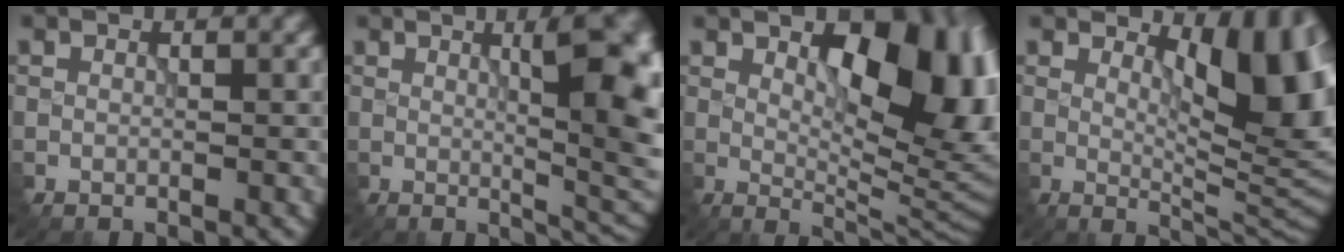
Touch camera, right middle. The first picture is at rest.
{"total": 10.2, "force": [1.4, 3.2, 9.6], "torque": [-0.095, 0.011, 0.022]}
{"total": 12.4, "force": [2.9, 5.9, 10.5], "torque": [-0.127, -0.006, 0.049]}
{"total": 9.2, "force": [3.1, 3.7, 7.8], "torque": [-0.103, -0.012, 0.053]}